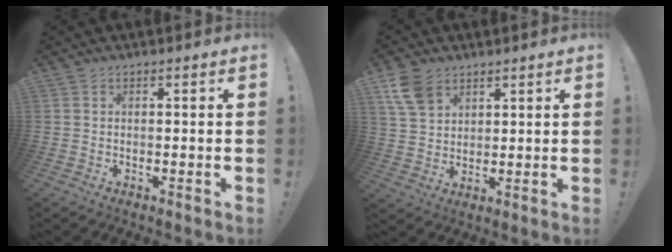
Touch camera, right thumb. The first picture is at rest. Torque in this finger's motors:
{"motor_torque": [-0.40, 0.46, 0.10, 0.08, 0.00]}